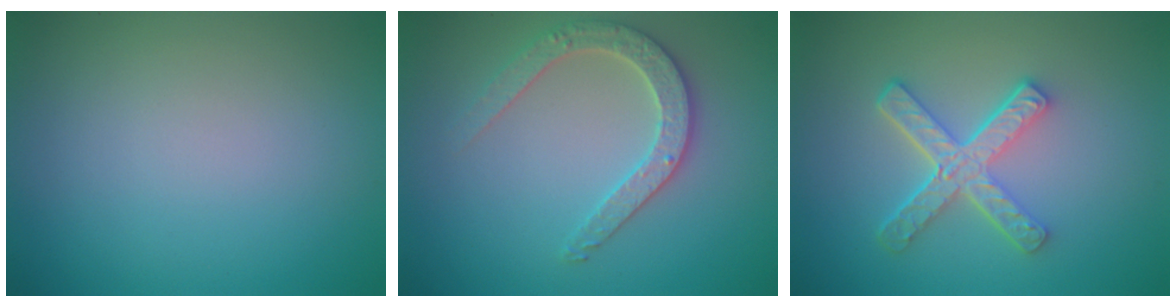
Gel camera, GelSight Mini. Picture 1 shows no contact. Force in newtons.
{"total": 3.2, "press": 3.0, "slide": 1.0}
{"total": 4.8, "press": 3.4, "slide": 3.4}